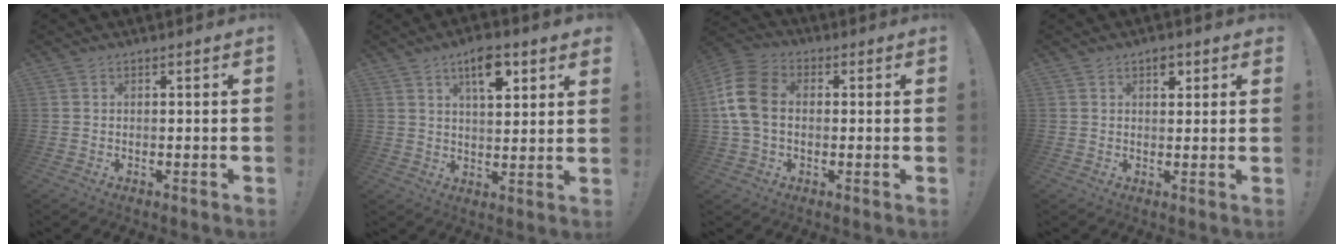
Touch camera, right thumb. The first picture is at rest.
{"total": 10.2, "force": [5.2, 4.1, 7.7], "torque": [-0.107, -0.017, 0.084]}
{"total": 13.4, "force": [0.7, 9.6, 9.4], "torque": [-0.183, 0.014, 0.015]}
{"total": 3.7, "force": [1.9, 2.6, 1.8], "torque": [0.001, -0.008, 0.027]}